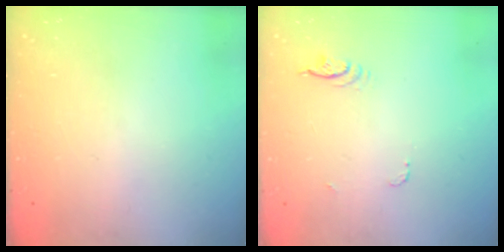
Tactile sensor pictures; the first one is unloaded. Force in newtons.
{"total": 3.8, "press": 3.4, "slide": 1.6}